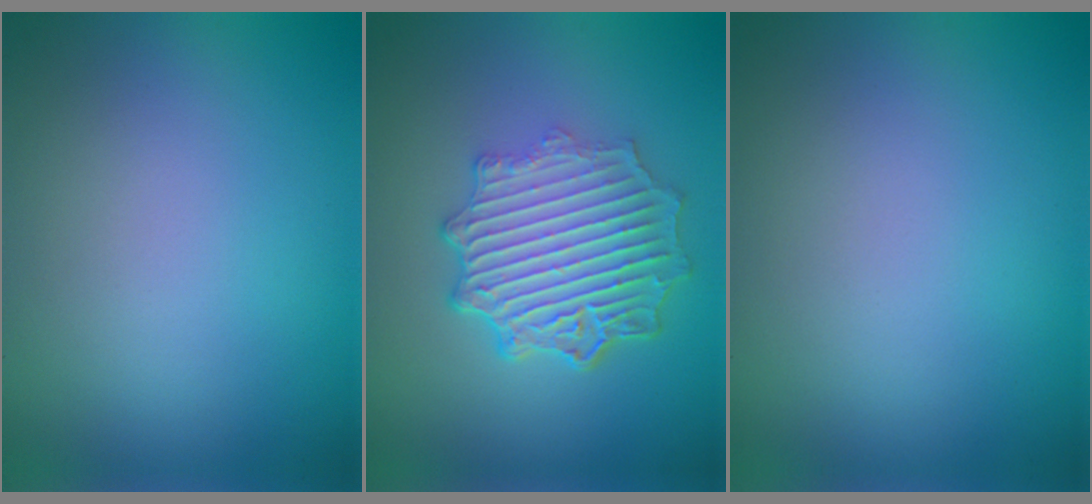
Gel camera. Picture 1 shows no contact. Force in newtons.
{"total": 6.9, "press": 5.3, "slide": 4.4}
{"total": 0.0}